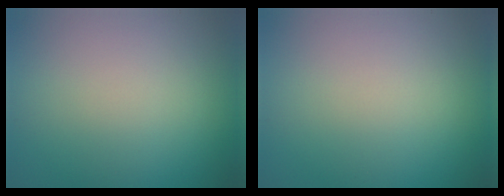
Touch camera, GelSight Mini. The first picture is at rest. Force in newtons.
{"total": 0.0}